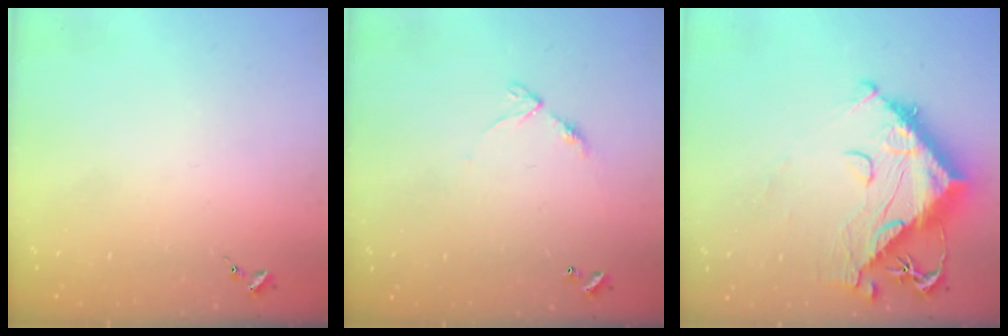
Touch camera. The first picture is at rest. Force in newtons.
{"total": 6.4, "press": 6.4, "slide": 0.5}
{"total": 17.1, "press": 17.0, "slide": 1.9}